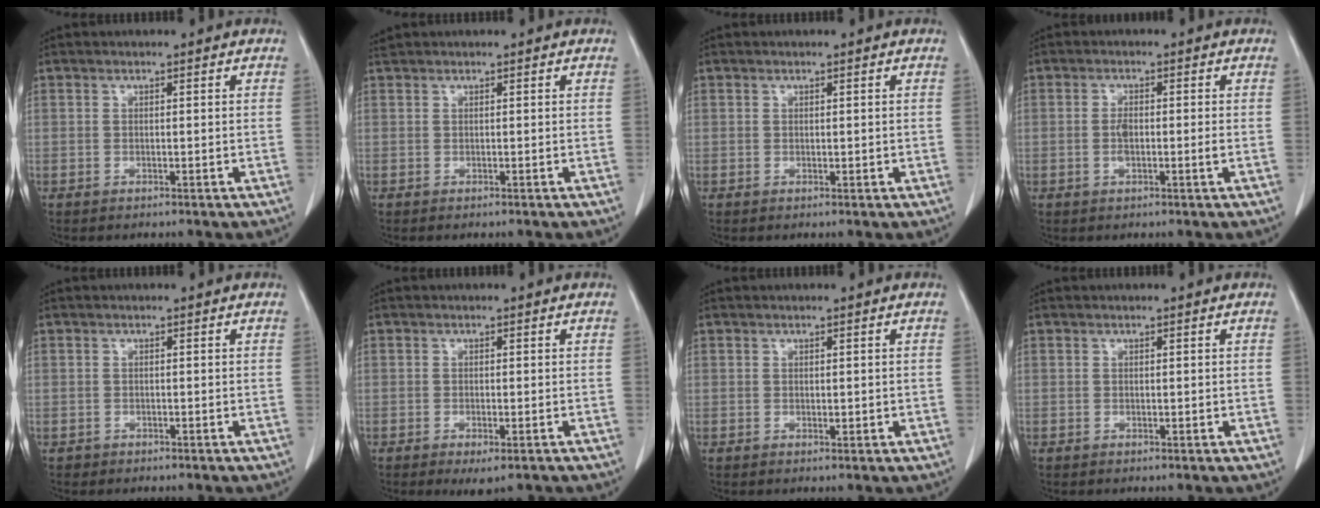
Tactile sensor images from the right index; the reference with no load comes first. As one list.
[{"total": 0.6, "force": [0.5, 0.1, 0.3], "torque": [-0.015, 0.018, 0.013]}, {"total": 0.5, "force": [0.1, 0.3, 0.4], "torque": [-0.004, -0.002, 0.005]}, {"total": 2.9, "force": [-0.4, 0.7, 2.8], "torque": [-0.060, -0.002, -0.008]}, {"total": 0.6, "force": [-0.4, 0.5, -0.1], "torque": [-0.004, 0.003, -0.007]}, {"total": 2.9, "force": [-1.8, 0.8, 2.1], "torque": [-0.025, -0.005, -0.023]}, {"total": 0.8, "force": [0.1, 0.4, 0.7], "torque": [-0.008, -0.003, 0.004]}, {"total": 0.0}]